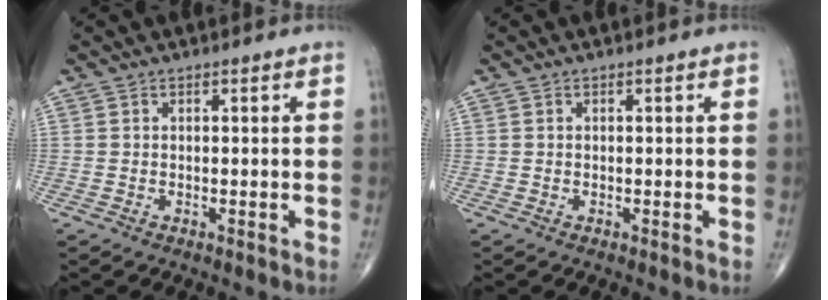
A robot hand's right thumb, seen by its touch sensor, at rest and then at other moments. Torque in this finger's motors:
{"motor_torque": [0.09, -0.18, -0.09, 0.00, 0.02]}